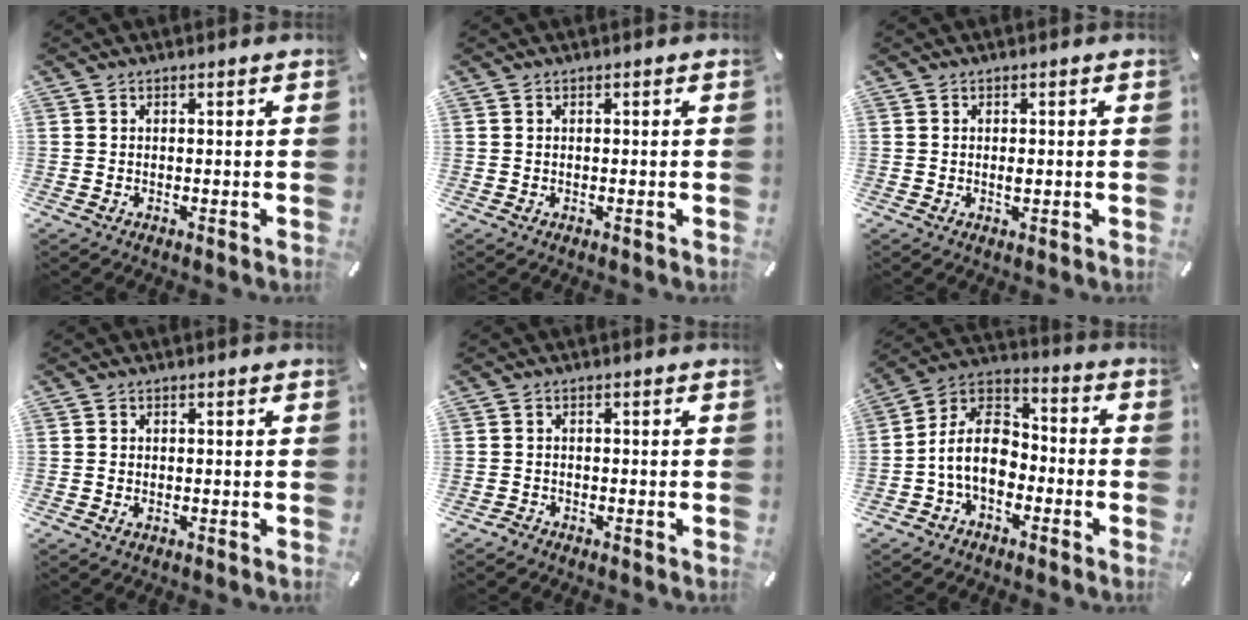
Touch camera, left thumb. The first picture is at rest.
{"total": 0.0}
{"total": 1.1, "force": [0.0, 0.5, 1.0], "torque": [-0.018, 0.000, -0.001]}
{"total": 1.0, "force": [-0.3, 0.6, 0.7], "torque": [-0.013, 0.001, -0.006]}
{"total": 1.3, "force": [-1.2, 0.4, 0.2], "torque": [-0.004, 0.006, -0.027]}
{"total": 12.4, "force": [-4.3, 8.6, 7.8], "torque": [-0.172, 0.026, -0.083]}